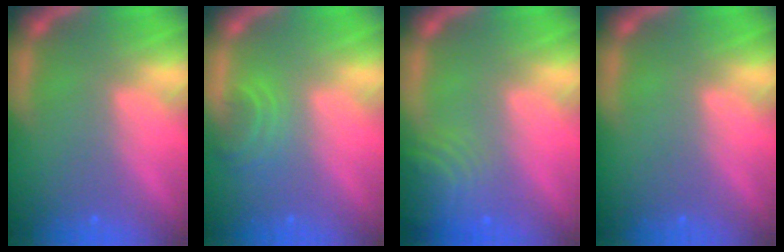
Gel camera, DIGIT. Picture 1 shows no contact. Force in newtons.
{"total": 2.4}
{"total": 5.6}
{"total": 0.0}